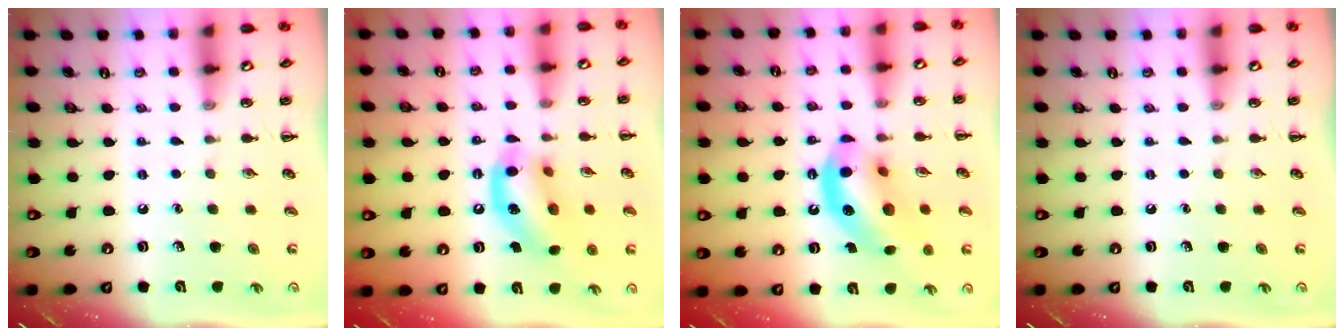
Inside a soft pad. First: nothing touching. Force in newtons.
{"total": 14.0, "press": 13.7, "slide": 3.1}
{"total": 14.7, "press": 14.2, "slide": 3.6}
{"total": 0.0}